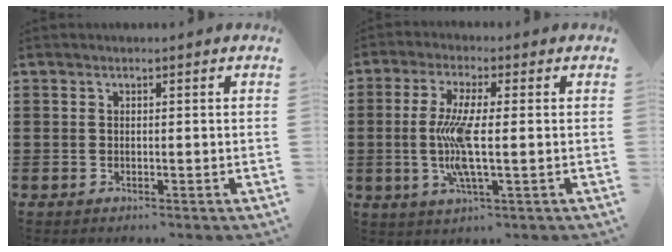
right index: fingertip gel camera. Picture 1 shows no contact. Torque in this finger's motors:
{"motor_torque": [1.79, -0.36, 0.92, 0.21]}